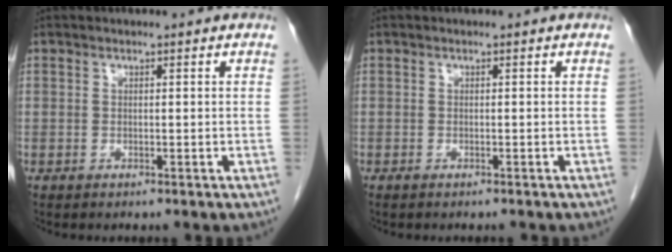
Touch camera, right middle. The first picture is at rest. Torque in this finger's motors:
{"motor_torque": [-0.39, 0.00, -0.01, -0.01]}